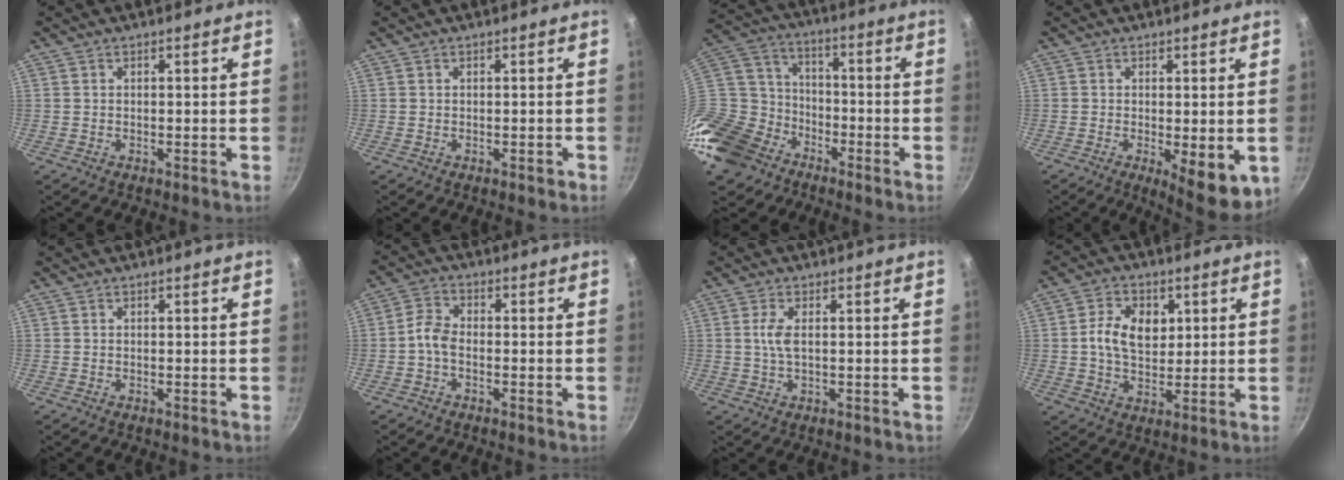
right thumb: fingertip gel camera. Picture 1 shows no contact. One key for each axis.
{"total": 0.7, "fx": -0.4, "fy": 0.3, "fz": 0.4, "tx": 0.001, "ty": 0.000, "tz": -0.007}
{"total": 22.4, "fx": -13.1, "fy": 15.3, "fz": 9.8, "tx": -0.250, "ty": 0.047, "tz": -0.246}
{"total": 8.8, "fx": -2.5, "fy": 3.0, "fz": 7.9, "tx": -0.102, "ty": -0.021, "tz": -0.030}
{"total": 0.0}
{"total": 4.5, "fx": -1.2, "fy": 2.8, "fz": 3.3, "tx": -0.063, "ty": 0.017, "tz": -0.033}
{"total": 3.1, "fx": 0.4, "fy": 1.2, "fz": 2.8, "tx": -0.072, "ty": 0.001, "tz": 0.009}
{"total": 9.1, "fx": 1.7, "fy": 6.2, "fz": 6.4, "tx": -0.091, "ty": -0.005, "tz": 0.031}